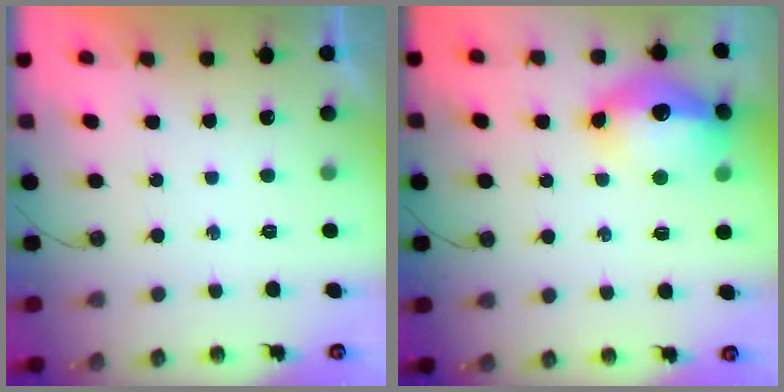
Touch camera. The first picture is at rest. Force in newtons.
{"total": 16.8, "press": 16.7, "slide": 2.4}